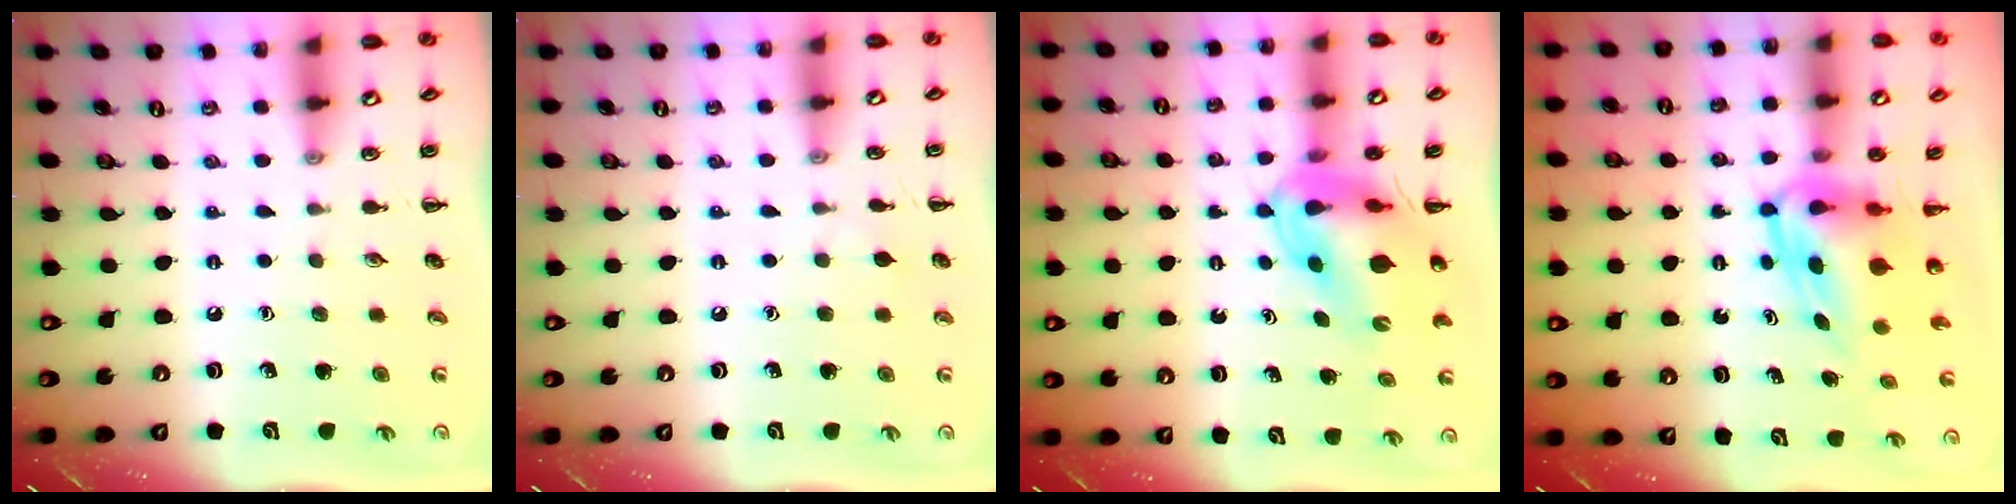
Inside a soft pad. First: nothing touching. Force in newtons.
{"total": 3.7, "press": 3.6, "slide": 0.9}
{"total": 10.9, "press": 10.3, "slide": 3.5}
{"total": 5.4, "press": 5.2, "slide": 1.3}